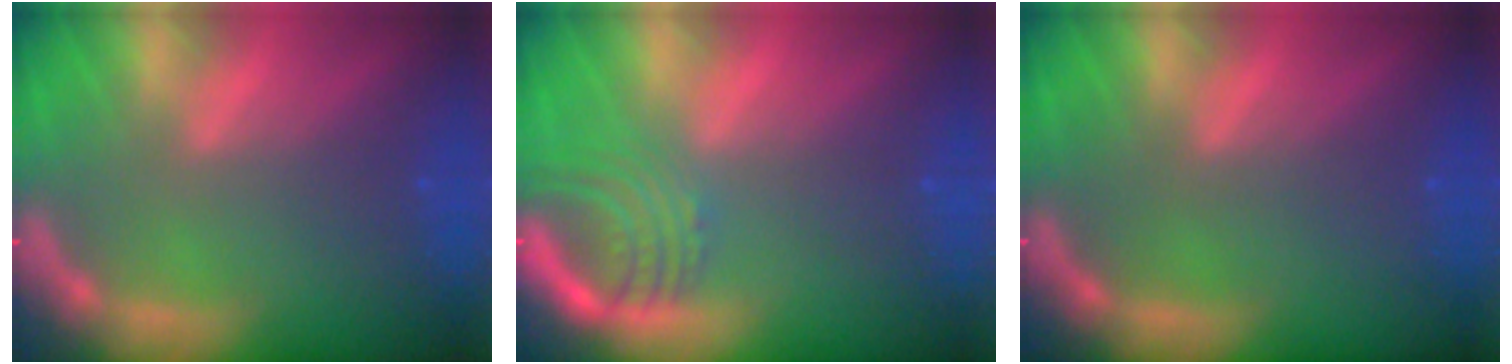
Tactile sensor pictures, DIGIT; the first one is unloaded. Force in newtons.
{"total": 5.0}
{"total": 0.0}